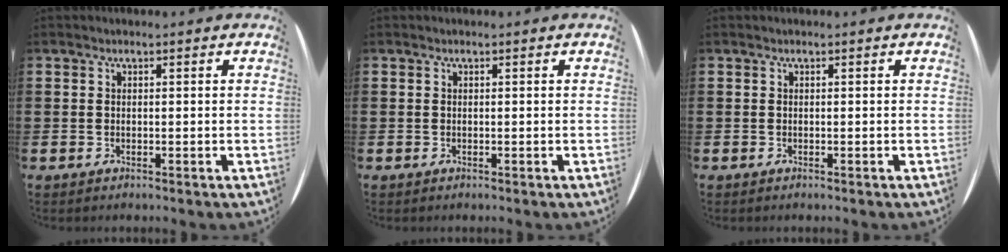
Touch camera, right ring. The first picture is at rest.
{"total": 0.0}
{"total": 0.0}